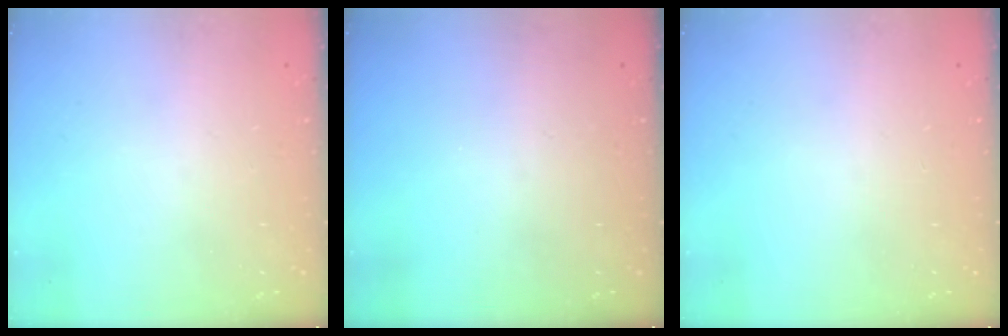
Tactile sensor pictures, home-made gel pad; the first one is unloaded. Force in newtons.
{"total": 0.0}
{"total": 0.0}